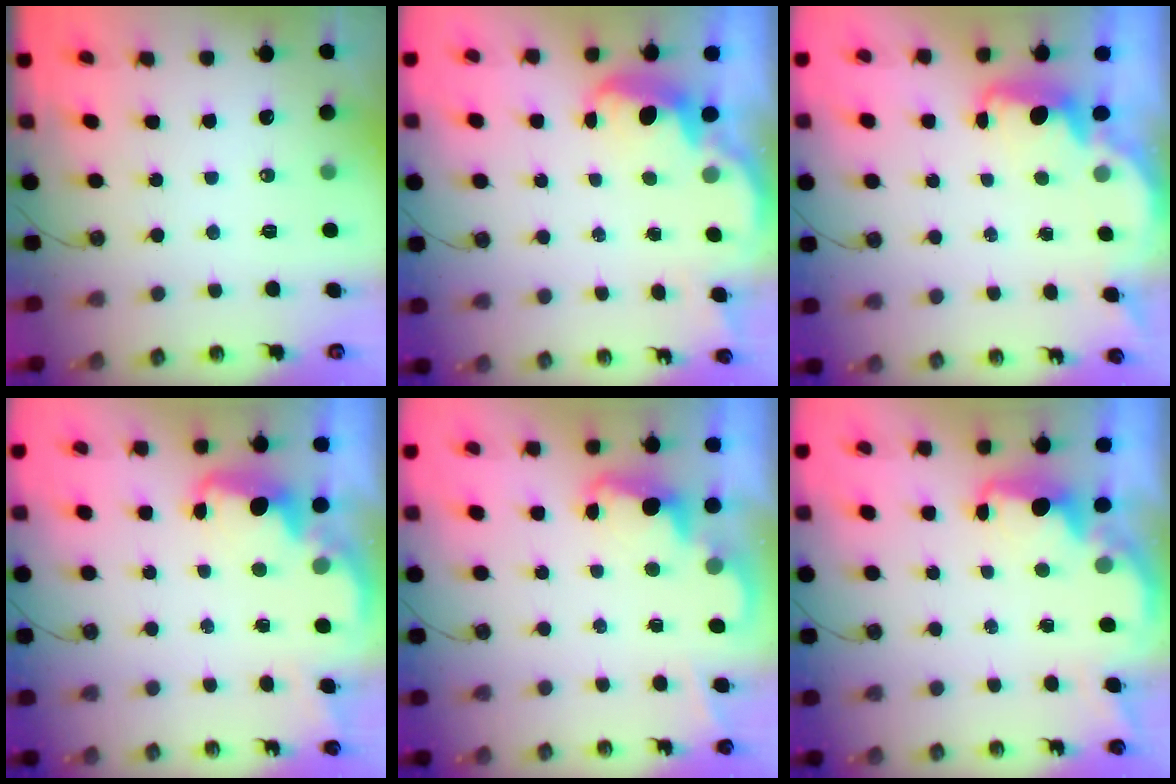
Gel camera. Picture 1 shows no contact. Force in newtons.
{"total": 2.5, "press": 2.4, "slide": 0.6}
{"total": 2.2, "press": 2.1, "slide": 0.6}
{"total": 2.4, "press": 2.3, "slide": 0.7}
{"total": 2.3, "press": 2.3, "slide": 0.5}
{"total": 2.2, "press": 2.0, "slide": 0.8}